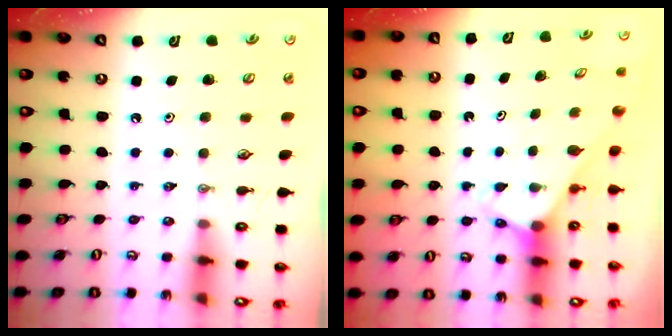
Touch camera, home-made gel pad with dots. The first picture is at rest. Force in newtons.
{"total": 2.6, "press": 2.6, "slide": 0.1}